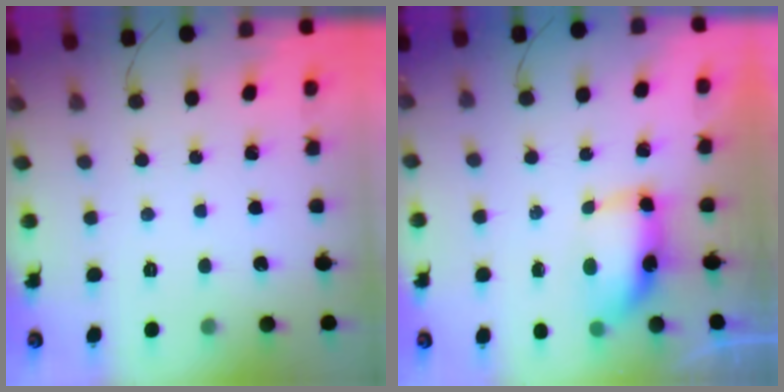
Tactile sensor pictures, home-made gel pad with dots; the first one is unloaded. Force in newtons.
{"total": 8.1, "press": 8.0, "slide": 0.7}